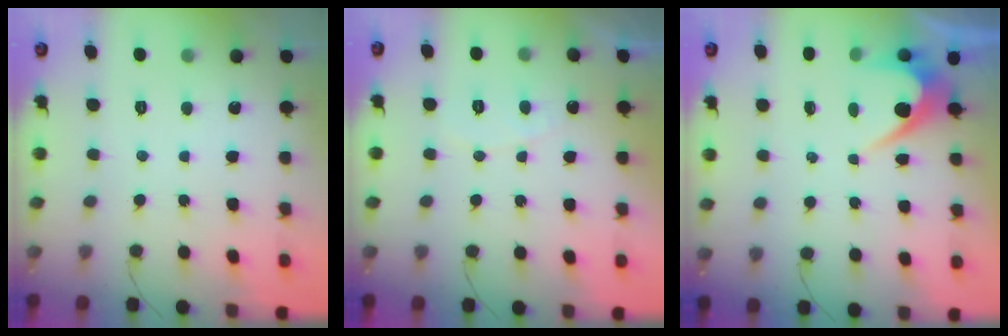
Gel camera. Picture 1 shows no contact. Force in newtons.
{"total": 4.4, "press": 4.4, "slide": 0.3}
{"total": 4.2, "press": 4.2, "slide": 0.3}